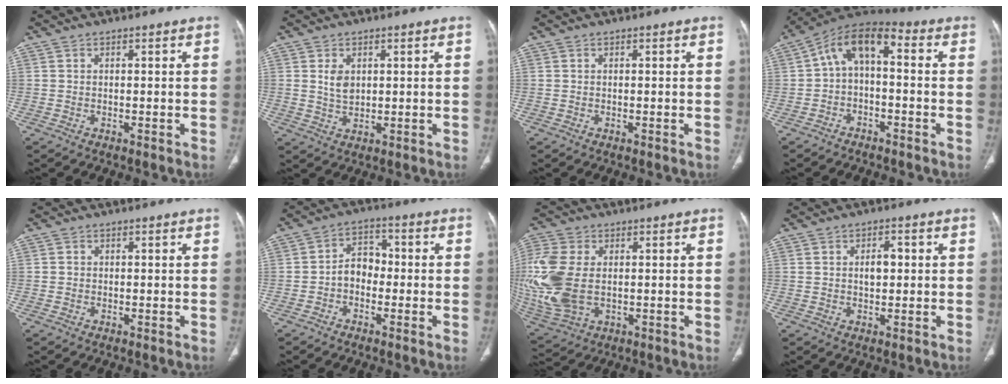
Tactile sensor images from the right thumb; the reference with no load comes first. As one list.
[{"total": 3.7, "force": [1.0, 2.5, 2.5], "torque": [-0.036, -0.010, 0.025]}, {"total": 0.0}, {"total": 9.8, "force": [-0.2, 5.3, 8.2], "torque": [-0.129, 0.045, -0.017]}, {"total": 0.7, "force": [-0.1, 0.7, 0.1], "torque": [0.000, 0.004, -0.002]}, {"total": 5.6, "force": [-1.4, 4.3, 3.4], "torque": [-0.034, 0.028, -0.037]}, {"total": 17.6, "force": [0.0, 11.4, 13.4], "torque": [-0.349, -0.008, 0.014]}, {"total": 3.5, "force": [0.4, 2.0, 2.8], "torque": [-0.037, 0.006, 0.008]}]